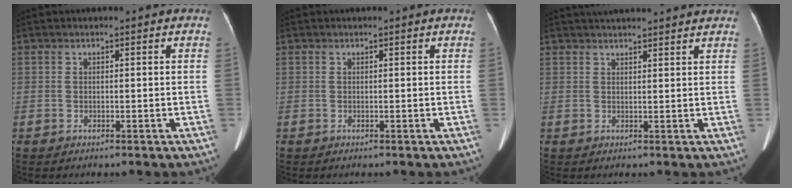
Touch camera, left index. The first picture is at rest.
{"total": 0.0}
{"total": 10.5, "force": [9.8, 0.5, 3.8], "torque": [-0.053, 0.029, 0.118]}